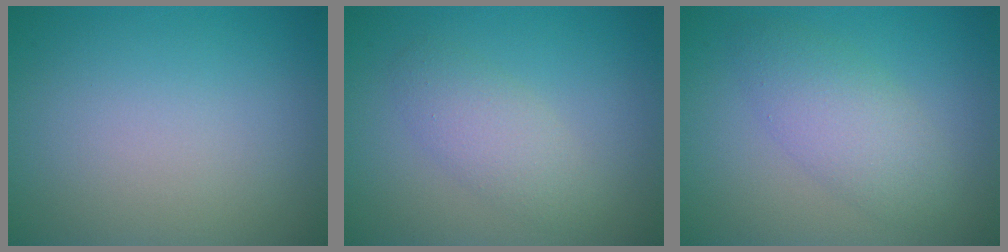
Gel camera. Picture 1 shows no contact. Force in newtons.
{"total": 2.7, "press": 2.7, "slide": 0.2}
{"total": 3.8, "press": 3.8, "slide": 0.1}